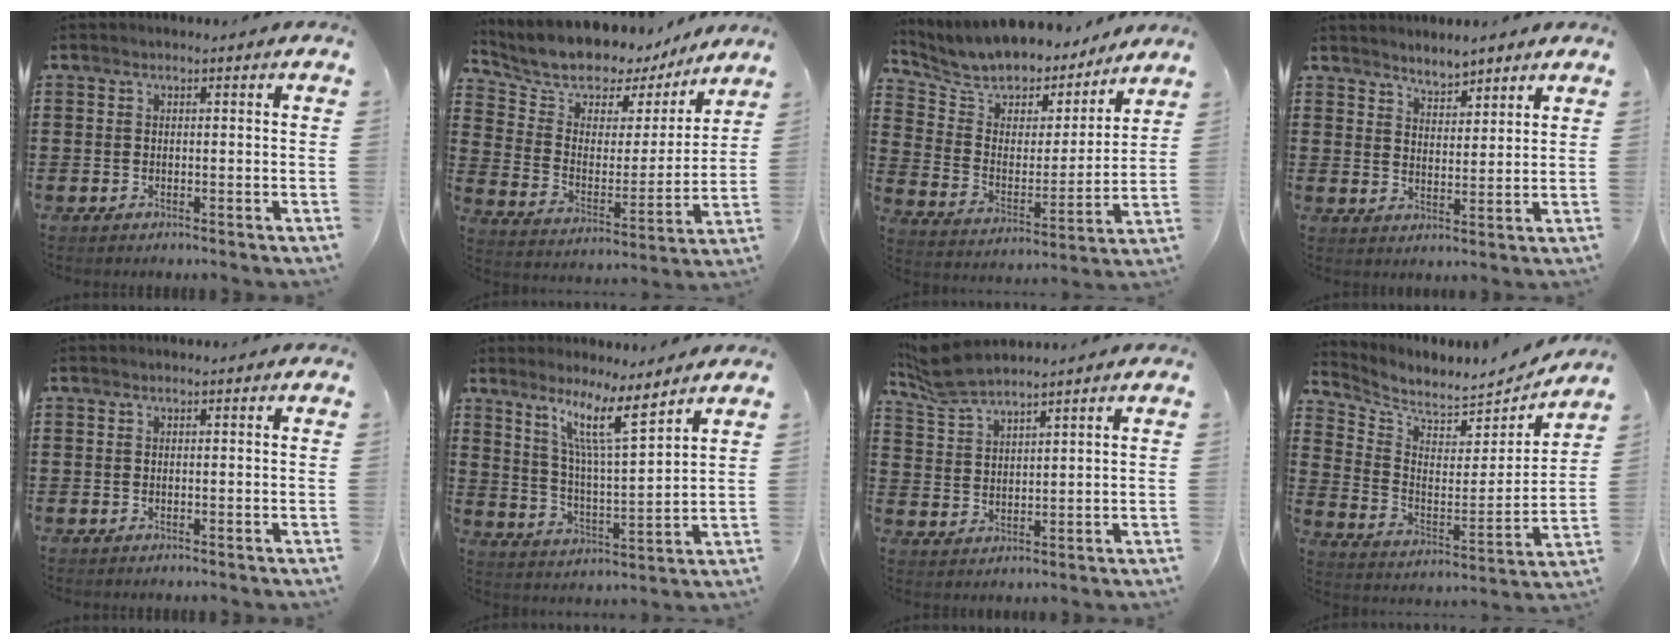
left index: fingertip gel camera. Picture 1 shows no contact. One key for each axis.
{"total": 8.4, "fx": 7.7, "fy": 3.1, "fz": 1.2, "tx": -0.059, "ty": -0.060, "tz": 0.131}
{"total": 7.2, "fx": 6.8, "fy": 2.4, "fz": 0.7, "tx": -0.063, "ty": -0.052, "tz": 0.119}
{"total": 3.5, "fx": 3.4, "fy": 0.7, "fz": -0.1, "tx": -0.009, "ty": -0.008, "tz": 0.064}
{"total": 0.0}
{"total": 9.9, "fx": 7.0, "fy": 1.0, "fz": 6.9, "tx": -0.145, "ty": -0.029, "tz": 0.122}
{"total": 5.6, "fx": 5.1, "fy": 0.9, "fz": 2.3, "tx": -0.062, "ty": -0.011, "tz": 0.094}
{"total": 5.8, "fx": 5.5, "fy": 1.1, "fz": 1.3, "tx": -0.057, "ty": -0.049, "tz": 0.093}